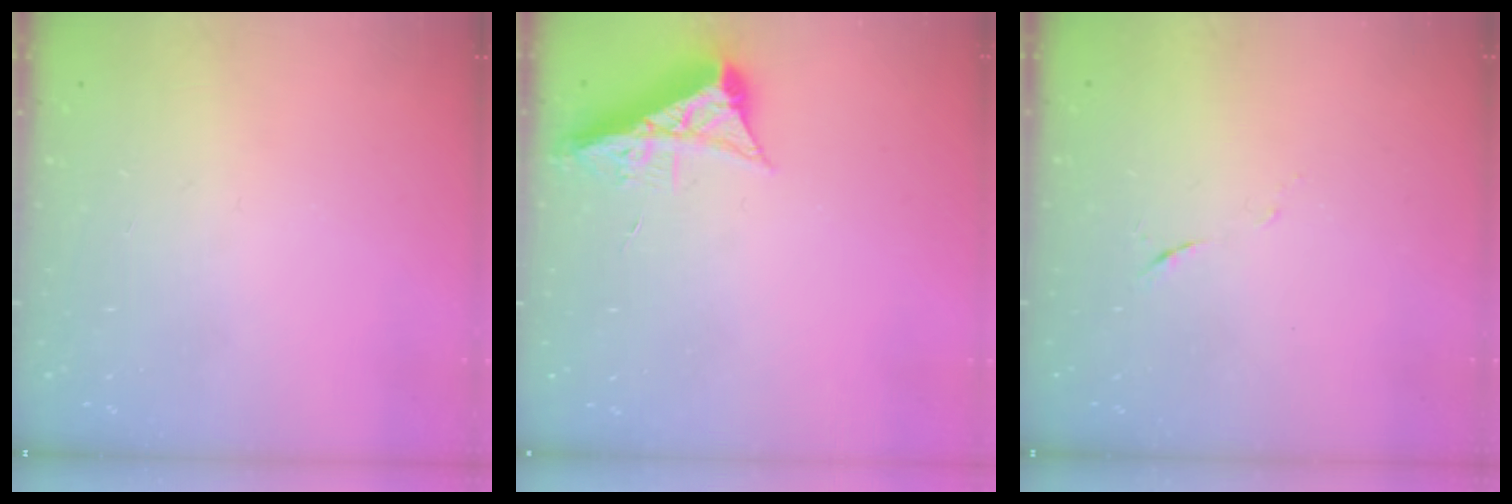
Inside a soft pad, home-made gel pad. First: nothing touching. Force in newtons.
{"total": 7.7, "press": 7.6, "slide": 1.0}
{"total": 5.2, "press": 5.1, "slide": 1.2}